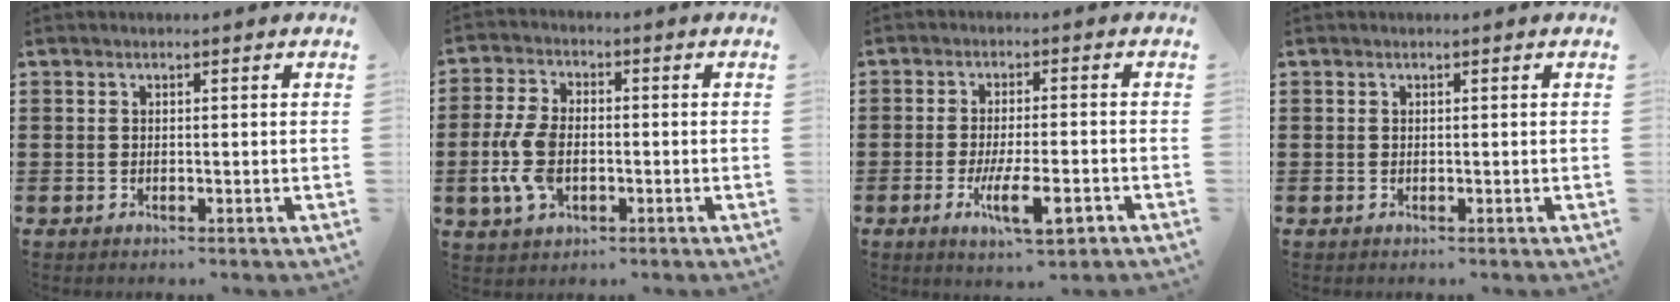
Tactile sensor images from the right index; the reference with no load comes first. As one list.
[{"total": 7.4, "force": [-1.5, 4.4, 5.8], "torque": [-0.143, -0.001, -0.034]}, {"total": 7.9, "force": [-3.4, 2.0, 6.9], "torque": [-0.129, -0.007, -0.059]}, {"total": 0.0}]